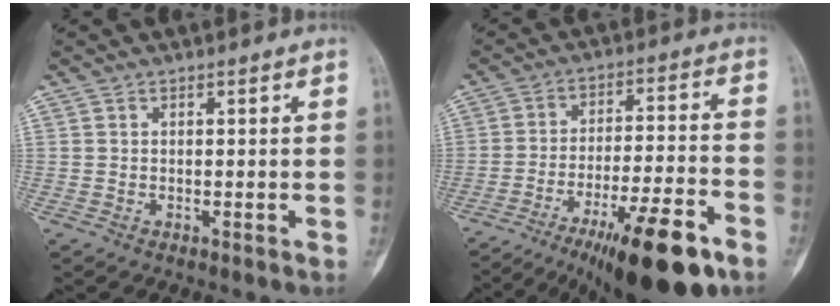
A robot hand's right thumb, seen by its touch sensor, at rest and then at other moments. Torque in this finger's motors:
{"motor_torque": [3.36, 1.60, 1.32, -1.45, 0.46]}